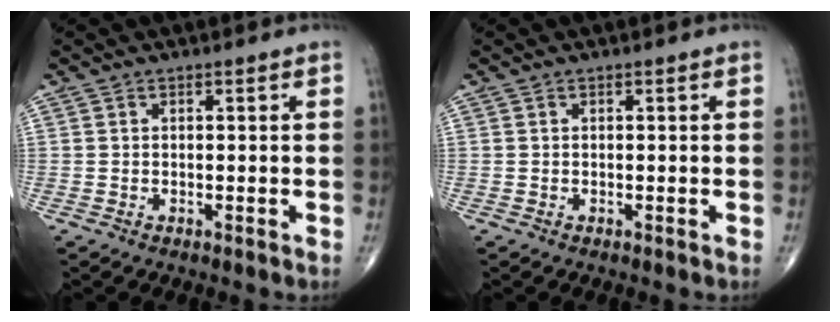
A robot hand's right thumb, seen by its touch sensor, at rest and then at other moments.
{"total": 0.0}